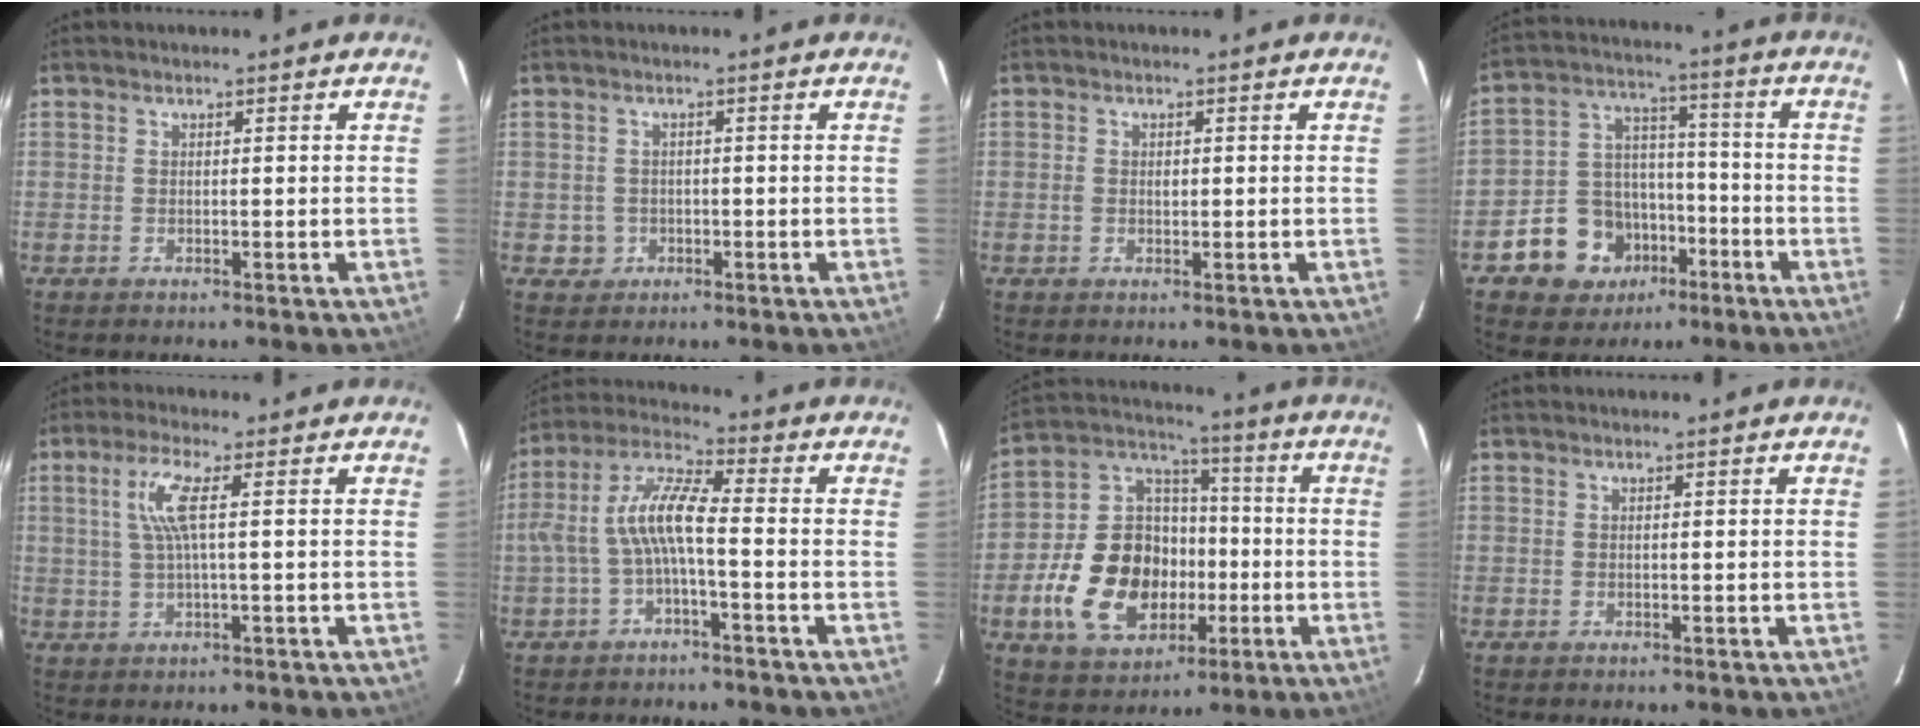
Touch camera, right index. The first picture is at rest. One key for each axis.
{"total": 2.7, "fx": -0.7, "fy": 2.5, "fz": 0.1, "tx": -0.005, "ty": 0.004, "tz": -0.007}
{"total": 1.3, "fx": -0.1, "fy": 1.0, "fz": 0.9, "tx": -0.016, "ty": 0.002, "tz": -0.002}
{"total": 12.5, "fx": -6.7, "fy": 9.9, "fz": 3.5, "tx": -0.086, "ty": 0.042, "tz": -0.090}
{"total": 5.4, "fx": 1.1, "fy": 0.1, "fz": 5.3, "tx": -0.104, "ty": 0.003, "tz": 0.025}
{"total": 8.3, "fx": -2.0, "fy": 1.8, "fz": 7.9, "tx": -0.179, "ty": 0.018, "tz": -0.036}
{"total": 18.7, "fx": -5.2, "fy": 13.4, "fz": 12.0, "tx": -0.266, "ty": 0.024, "tz": -0.075}
{"total": 0.0}